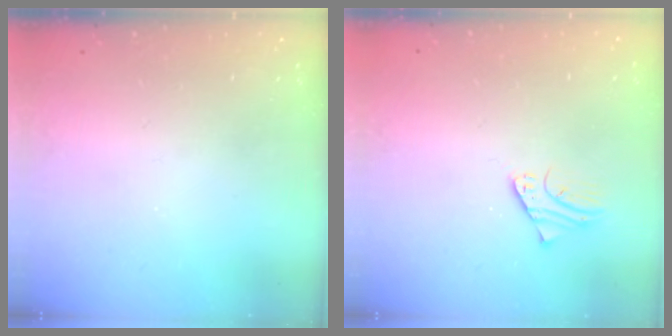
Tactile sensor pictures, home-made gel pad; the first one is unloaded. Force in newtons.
{"total": 1.9, "press": 1.9, "slide": 0.1}